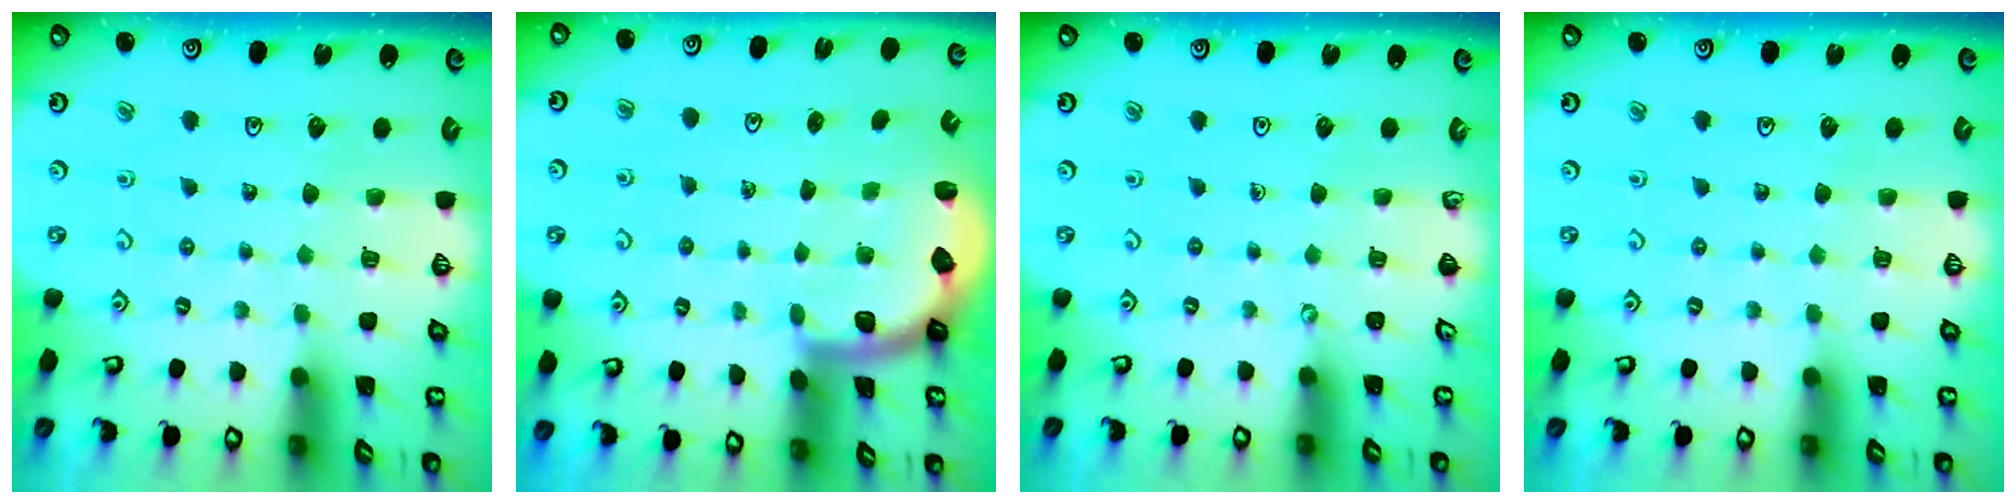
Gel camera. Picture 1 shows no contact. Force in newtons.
{"total": 2.0, "press": 1.9, "slide": 0.5}
{"total": 0.0}
{"total": 0.0}